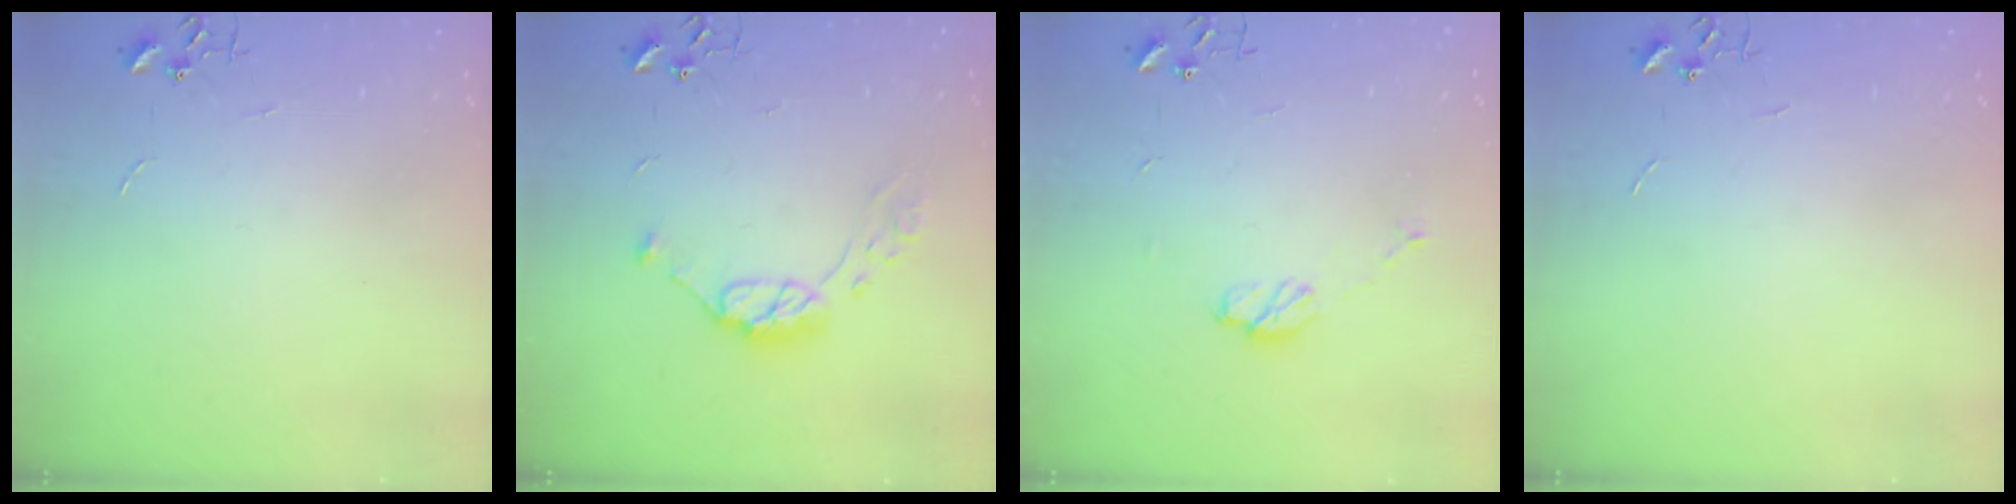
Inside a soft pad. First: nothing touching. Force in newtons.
{"total": 9.7, "press": 9.7, "slide": 0.5}
{"total": 6.7, "press": 6.7, "slide": 0.3}
{"total": 0.0}